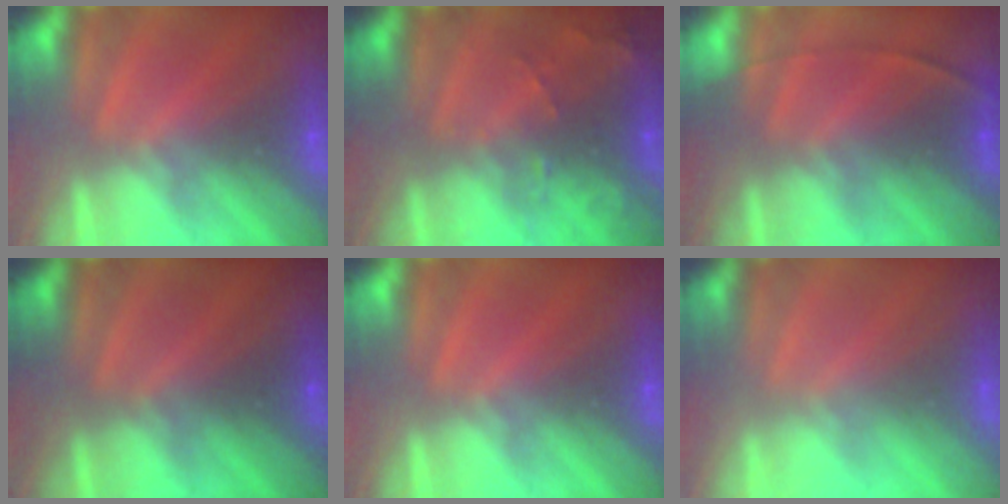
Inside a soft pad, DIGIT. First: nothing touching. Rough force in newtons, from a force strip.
{"total": 10.8}
{"total": 1.7}
{"total": 2.8}
{"total": 0.0}
{"total": 2.9}